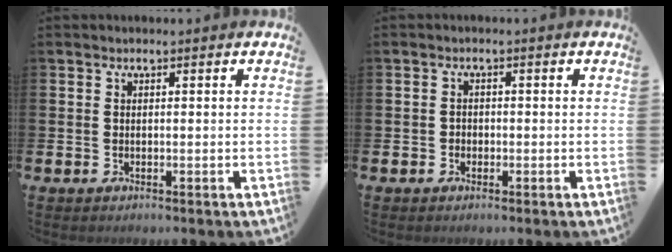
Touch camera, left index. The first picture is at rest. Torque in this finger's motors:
{"motor_torque": [-0.10, 0.26, 0.01, -0.01]}